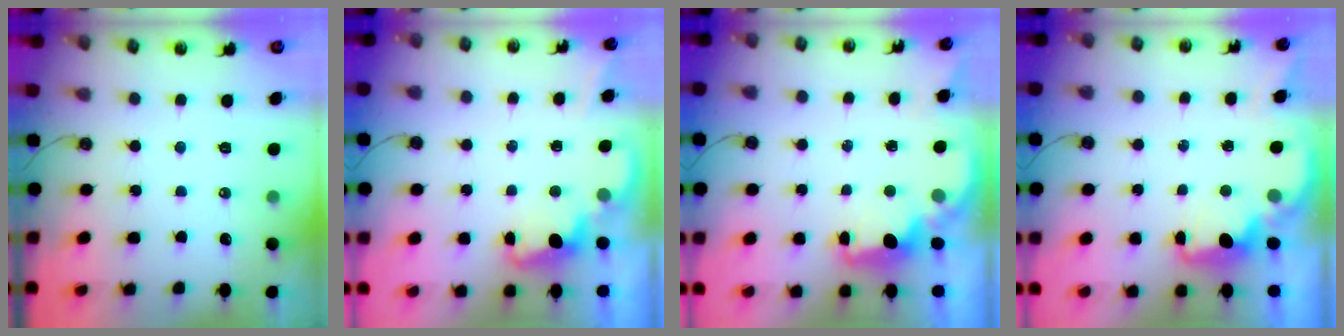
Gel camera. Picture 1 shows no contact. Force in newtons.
{"total": 2.0, "press": 1.9, "slide": 0.5}
{"total": 2.2, "press": 2.1, "slide": 0.7}
{"total": 2.3, "press": 2.2, "slide": 0.8}